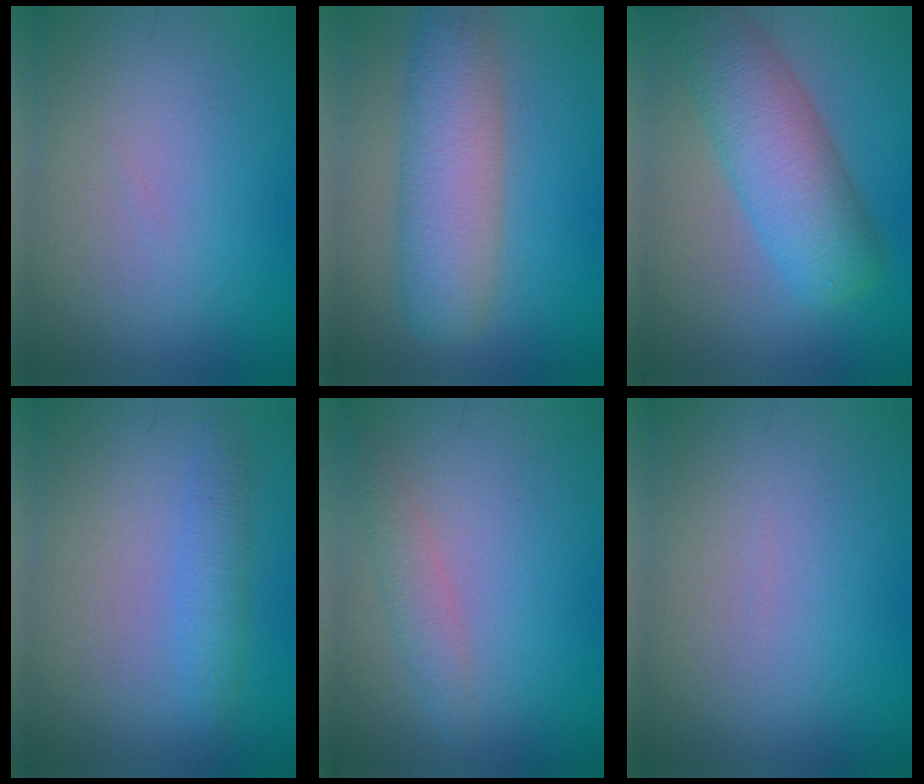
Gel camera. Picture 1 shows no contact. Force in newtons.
{"total": 7.3, "press": 7.3, "slide": 0.0}
{"total": 7.8, "press": 7.8, "slide": 0.3}
{"total": 2.2, "press": 2.2, "slide": 0.2}
{"total": 2.0, "press": 2.0, "slide": 0.1}
{"total": 0.0}